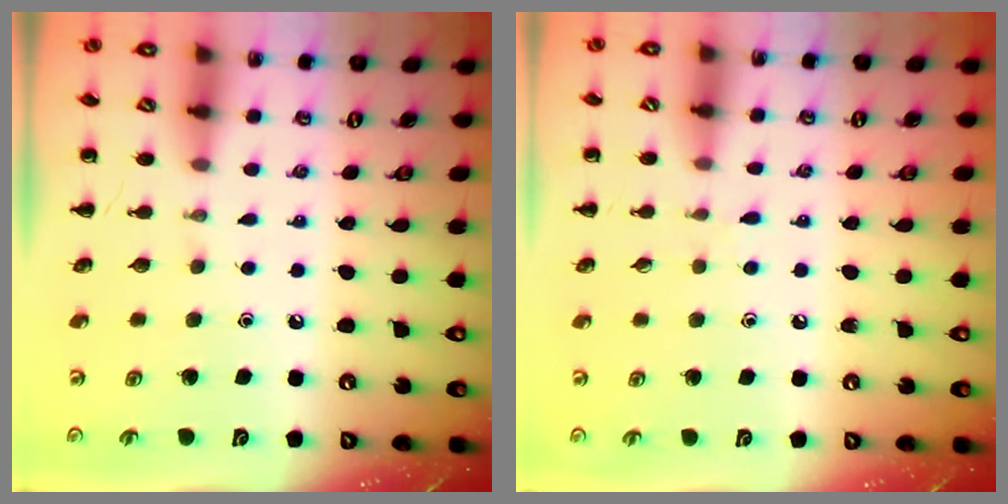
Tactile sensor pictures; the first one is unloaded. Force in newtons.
{"total": 4.0, "press": 3.6, "slide": 1.7}